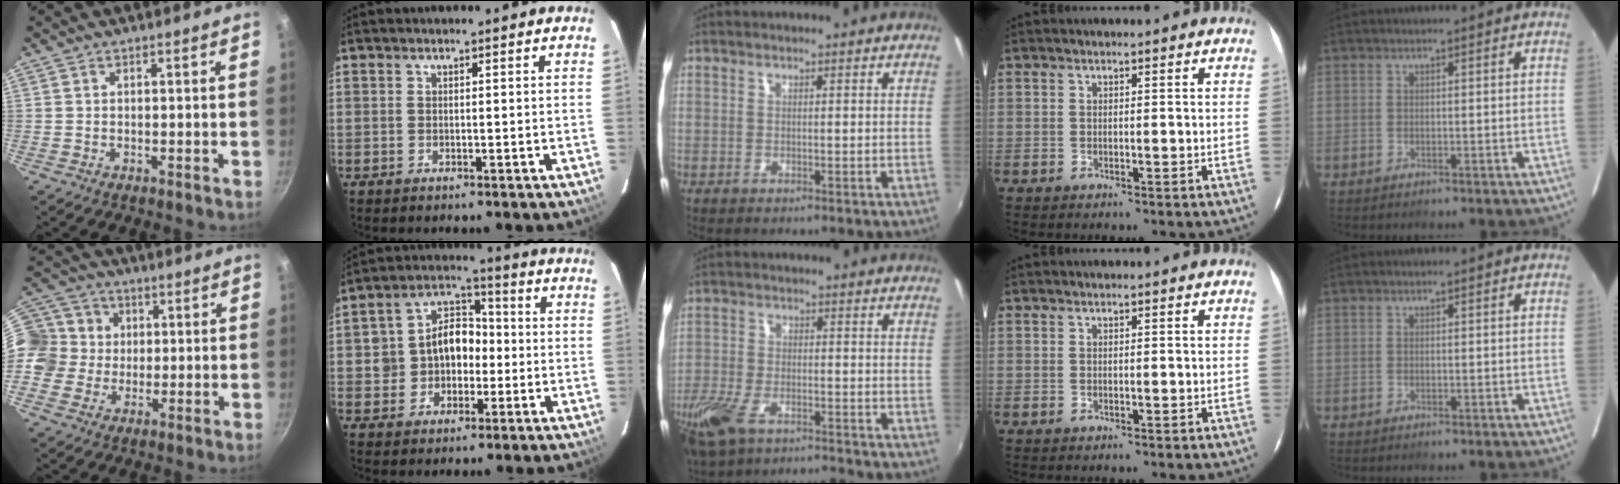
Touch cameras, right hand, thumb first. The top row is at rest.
{"thumb": {"total": 15.0, "force": [1.8, 13.6, 6.1], "torque": [-0.121, 0.025, 0.024]}, "index": {"total": 9.3, "force": [-1.2, 7.9, 4.6], "torque": [-0.093, 0.039, -0.015]}, "middle": {"total": 11.0, "force": [-8.0, 4.3, 6.2], "torque": [-0.160, -0.036, -0.159]}}